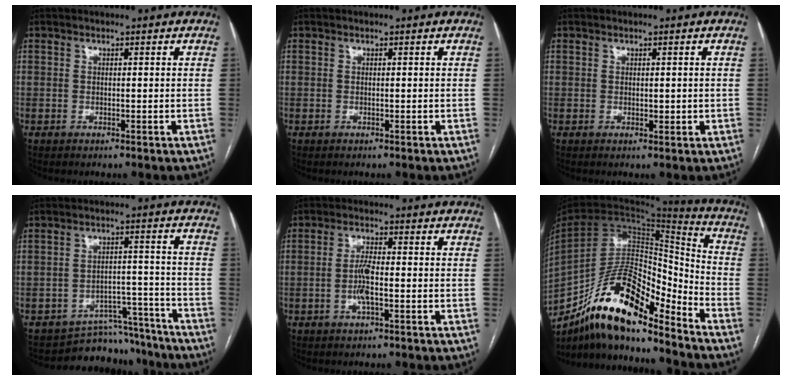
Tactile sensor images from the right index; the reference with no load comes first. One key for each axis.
{"total": 0.0}
{"total": 1.4, "fx": 0.1, "fy": 0.8, "fz": 1.1, "tx": -0.015, "ty": -0.003, "tz": 0.004}
{"total": 10.0, "fx": -9.4, "fy": 3.5, "fz": -0.7, "tx": 0.031, "ty": 0.048, "tz": -0.129}
{"total": 5.2, "fx": -1.3, "fy": 0.9, "fz": 5.0, "tx": -0.106, "ty": 0.003, "tz": -0.025}
{"total": 18.8, "fx": -13.8, "fy": 5.3, "fz": 11.7, "tx": -0.214, "ty": 0.023, "tz": -0.246}